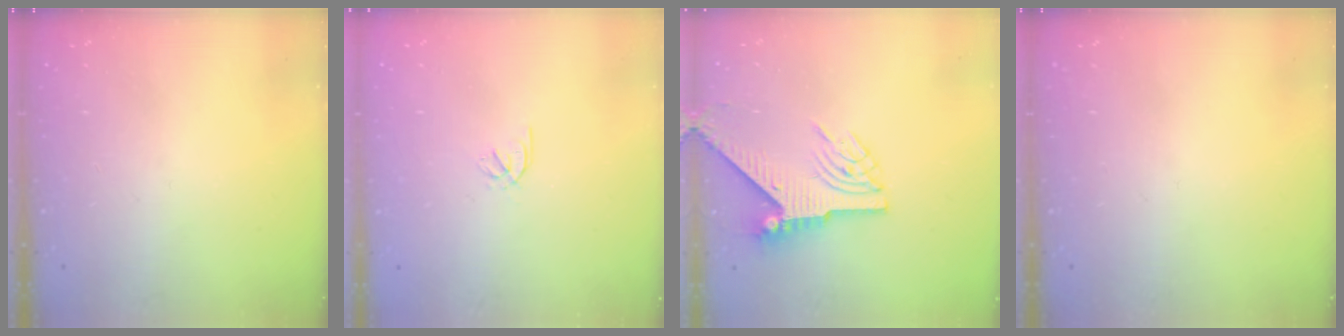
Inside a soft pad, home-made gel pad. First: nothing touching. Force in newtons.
{"total": 1.5, "press": 1.4, "slide": 0.5}
{"total": 7.9, "press": 7.9, "slide": 1.0}
{"total": 0.0}